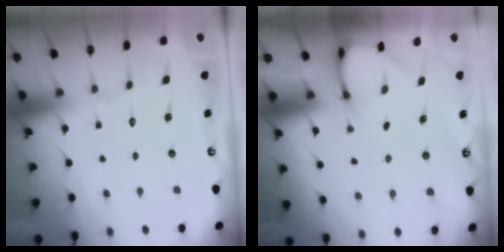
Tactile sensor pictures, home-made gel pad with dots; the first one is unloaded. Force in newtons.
{"total": 3.0, "press": 3.0, "slide": 0.2}